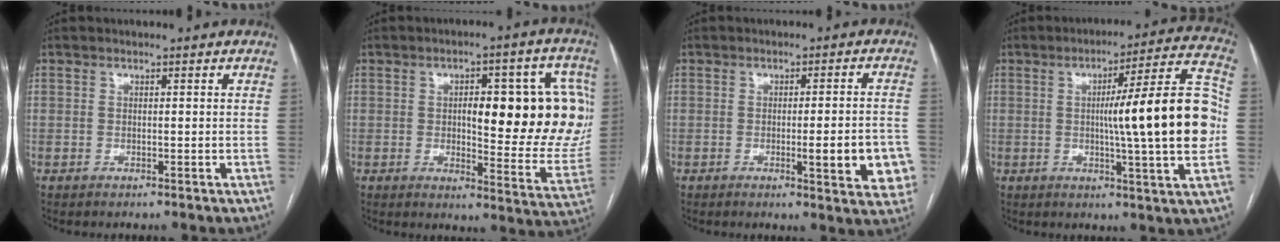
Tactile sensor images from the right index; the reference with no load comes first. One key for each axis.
{"total": 20.3, "fx": 2.7, "fy": 6.1, "fz": 19.1, "tx": -0.194, "ty": 0.018, "tz": 0.041}
{"total": 8.7, "fx": -2.5, "fy": 1.6, "fz": 8.2, "tx": -0.089, "ty": 0.002, "tz": -0.026}
{"total": 18.0, "fx": -0.4, "fy": 0.0, "fz": 18.0, "tx": -0.257, "ty": 0.013, "tz": -0.013}